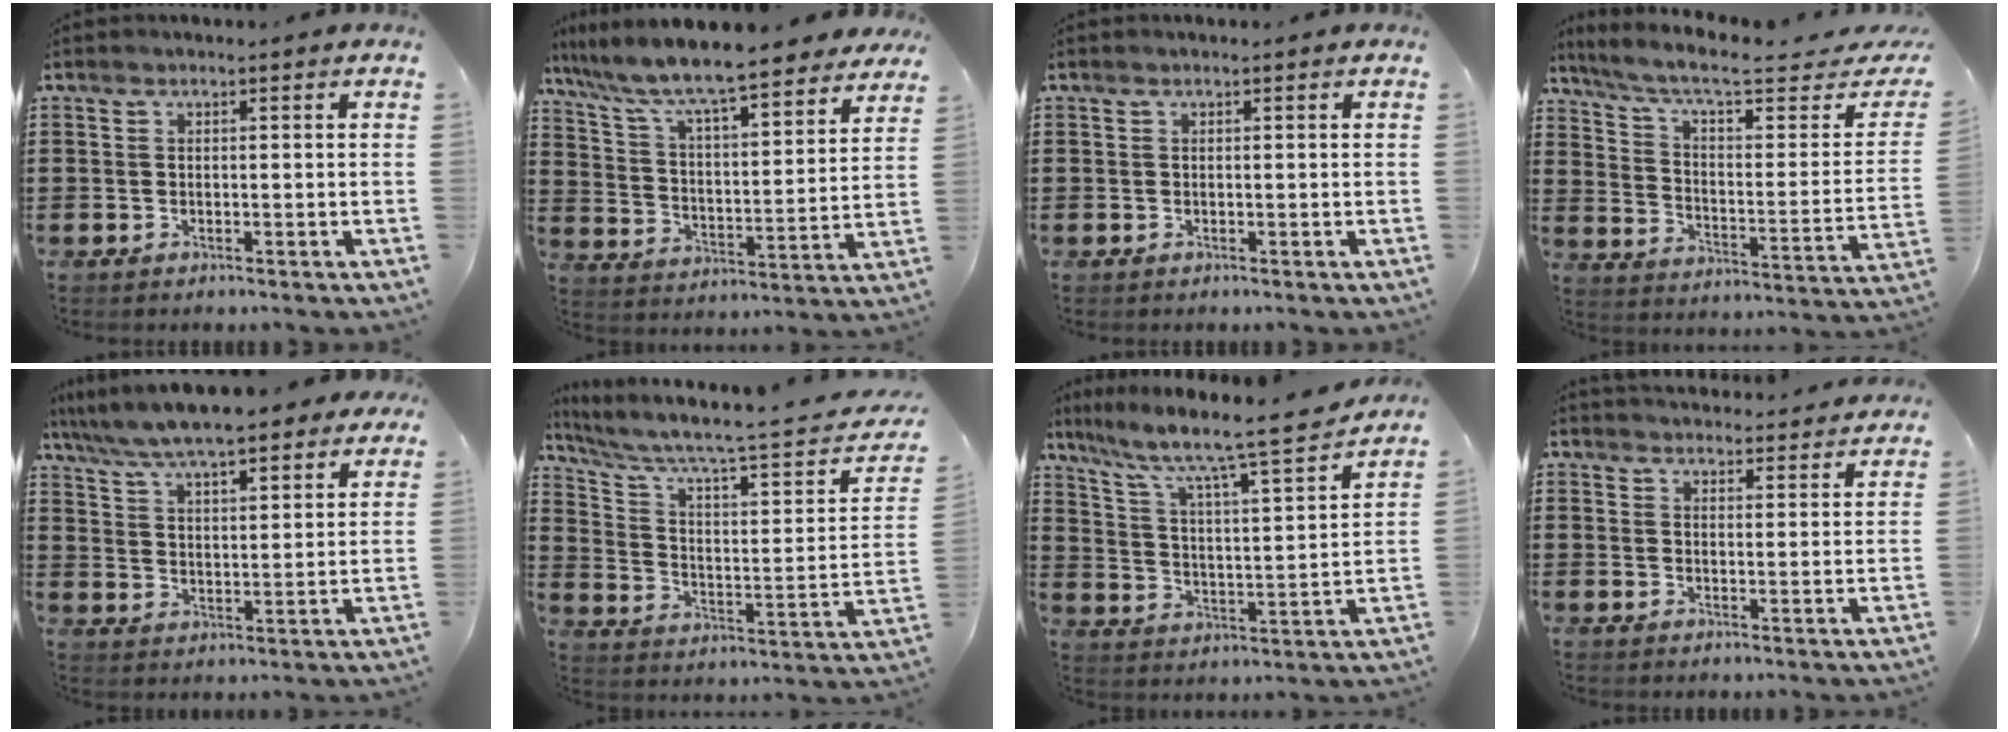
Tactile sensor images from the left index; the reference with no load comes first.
{"total": 7.7, "force": [7.0, 0.4, 3.2], "torque": [-0.094, -0.052, 0.115]}
{"total": 0.0}
{"total": 7.4, "force": [5.4, 0.9, 4.9], "torque": [-0.117, -0.037, 0.087]}
{"total": 7.6, "force": [7.0, 1.0, 2.9], "torque": [-0.086, -0.030, 0.123]}
{"total": 6.2, "force": [4.6, 0.4, 4.1], "torque": [-0.100, -0.033, 0.069]}
{"total": 7.7, "force": [6.5, 0.1, 4.1], "torque": [-0.109, -0.053, 0.099]}
{"total": 3.7, "force": [3.7, 0.1, 0.1], "torque": [-0.005, -0.022, 0.067]}